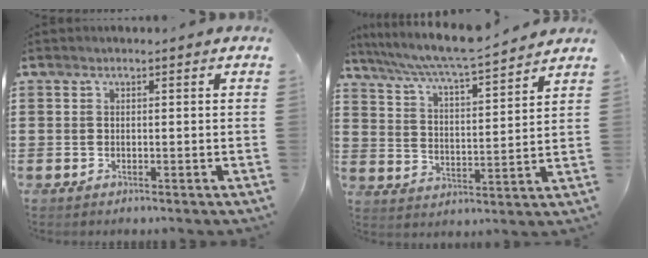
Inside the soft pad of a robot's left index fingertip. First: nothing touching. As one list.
[{"total": 6.6, "force": [6.0, -0.4, 2.7], "torque": [-0.077, -0.039, 0.099]}]